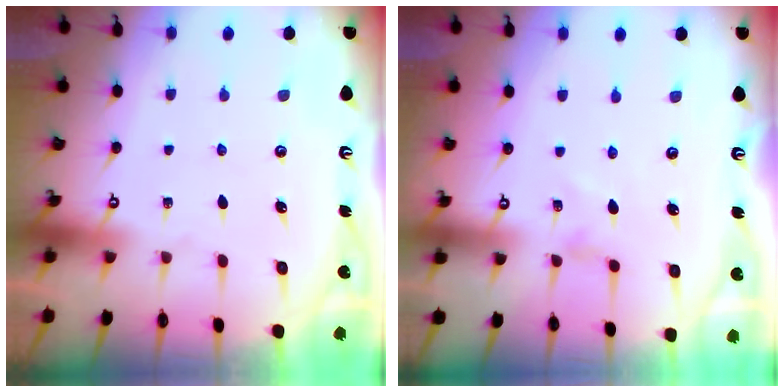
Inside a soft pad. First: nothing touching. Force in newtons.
{"total": 0.0}